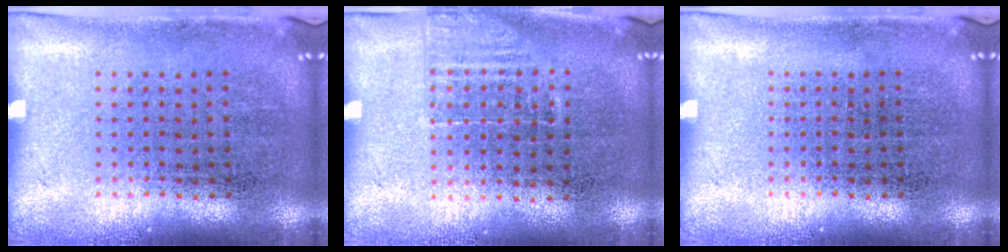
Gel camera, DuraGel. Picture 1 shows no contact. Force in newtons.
{"total": 1.3, "press": 1.1, "slide": 0.6}
{"total": 0.0}